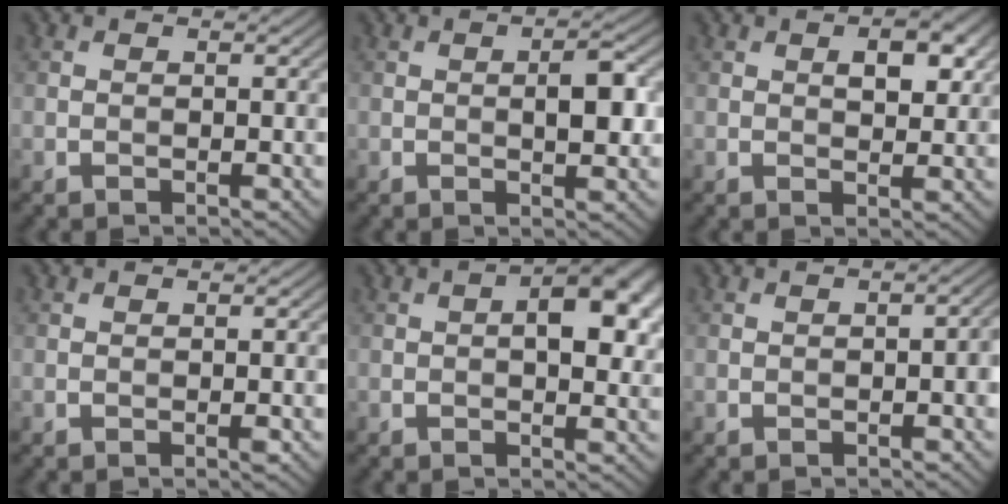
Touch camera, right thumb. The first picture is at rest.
{"total": 3.8, "force": [0.2, 1.3, 3.6], "torque": [-0.057, 0.005, 0.001]}
{"total": 4.3, "force": [1.4, 2.2, 3.4], "torque": [-0.052, 0.000, 0.022]}
{"total": 0.6, "force": [-0.2, 0.0, 0.6], "torque": [-0.010, -0.001, -0.003]}
{"total": 8.0, "force": [1.2, 3.6, 7.0], "torque": [-0.092, 0.009, 0.014]}
{"total": 1.8, "force": [-0.4, 0.4, 1.7], "torque": [-0.023, 0.006, -0.006]}